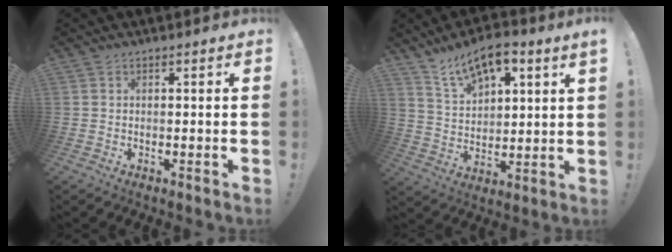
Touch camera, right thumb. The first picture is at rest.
{"total": 10.2, "force": [7.6, 4.0, 5.5], "torque": [-0.098, -0.038, 0.138]}